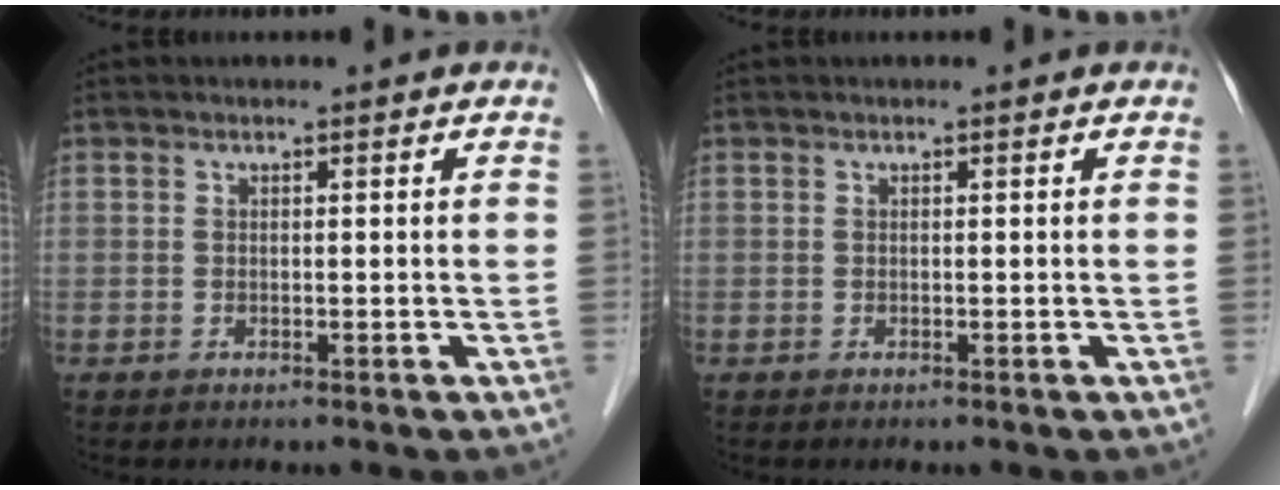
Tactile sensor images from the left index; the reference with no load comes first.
{"total": 0.0}